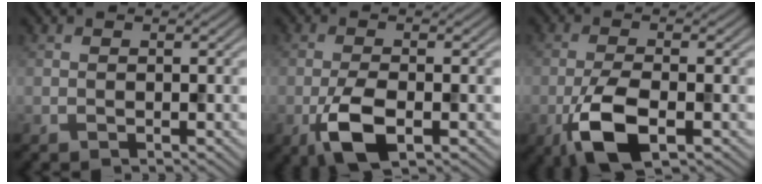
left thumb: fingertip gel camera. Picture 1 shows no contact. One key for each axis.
{"total": 5.8, "fx": -2.2, "fy": 2.3, "fz": 4.9, "tx": -0.104, "ty": -0.005, "tz": -0.046}
{"total": 7.4, "fx": -3.0, "fy": 2.7, "fz": 6.3, "tx": -0.130, "ty": -0.003, "tz": -0.066}